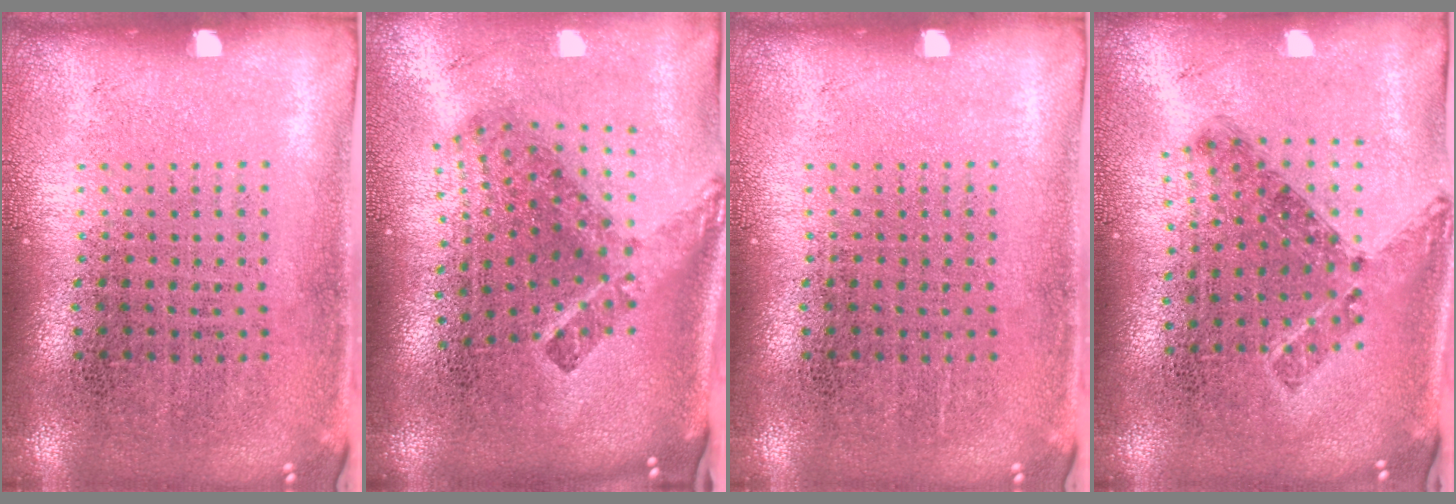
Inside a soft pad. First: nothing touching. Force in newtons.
{"total": 2.6, "press": 1.6, "slide": 2.1}
{"total": 0.0}
{"total": 0.8, "press": 0.8, "slide": 0.2}